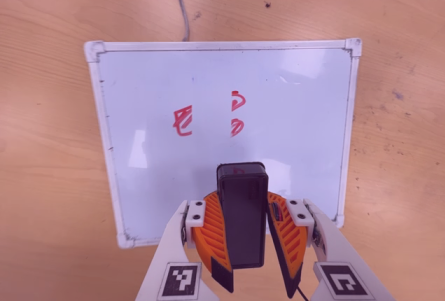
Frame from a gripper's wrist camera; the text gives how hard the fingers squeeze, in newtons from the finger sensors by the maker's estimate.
{"total": 10.6, "left": 10.1, "right": 11.1}